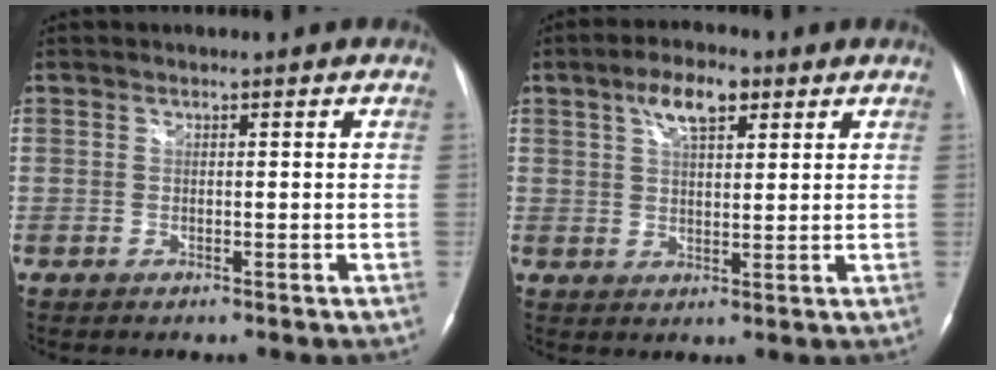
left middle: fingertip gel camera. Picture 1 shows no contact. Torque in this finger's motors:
{"motor_torque": [0.43, 0.13, -0.05, 0.02]}